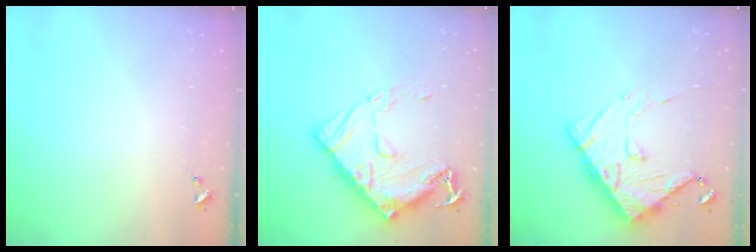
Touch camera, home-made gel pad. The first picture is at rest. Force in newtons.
{"total": 19.9, "press": 19.8, "slide": 1.7}
{"total": 14.1, "press": 14.0, "slide": 1.6}